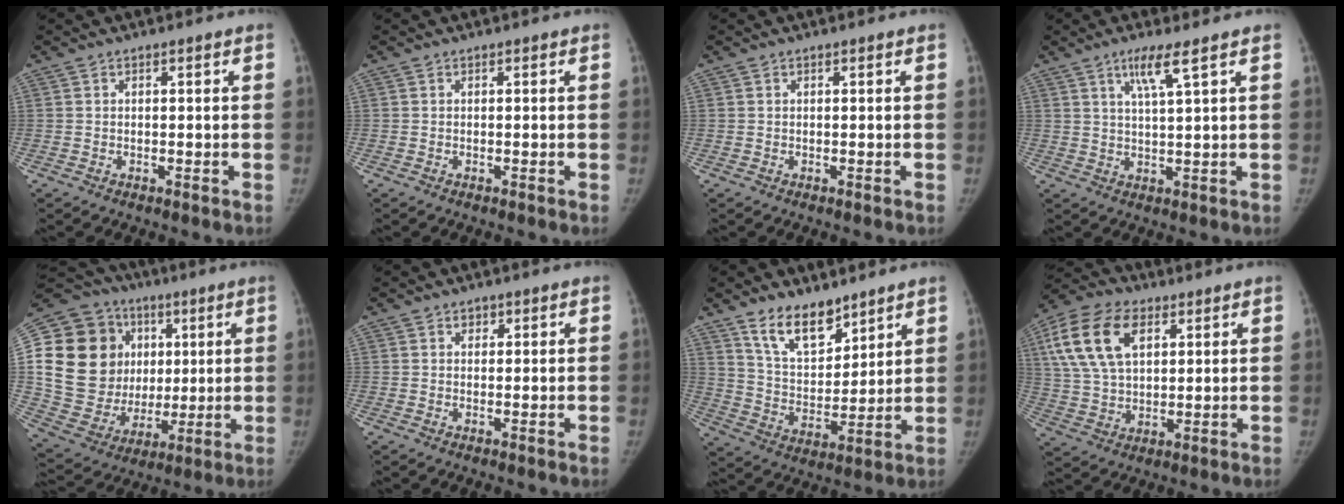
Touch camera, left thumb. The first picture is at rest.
{"total": 0.0}
{"total": 0.0}
{"total": 5.3, "force": [3.0, 0.0, 4.3], "torque": [-0.088, -0.018, 0.061]}
{"total": 25.7, "force": [5.4, 20.7, 14.2], "torque": [-0.247, 0.025, 0.116]}
{"total": 1.5, "force": [0.8, 1.1, 0.5], "torque": [0.005, -0.003, 0.010]}
{"total": 11.8, "force": [8.6, 5.8, 5.6], "torque": [-0.064, -0.068, 0.164]}
{"total": 16.3, "force": [6.2, 9.8, 11.5], "torque": [-0.213, 0.000, 0.114]}